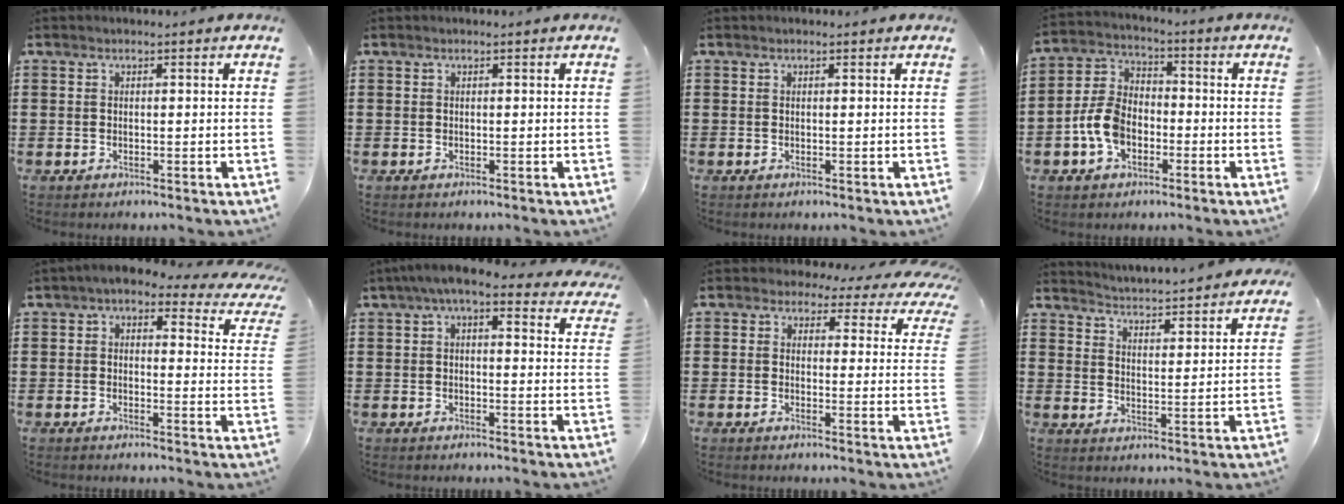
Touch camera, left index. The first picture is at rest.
{"total": 0.0}
{"total": 0.0}
{"total": 7.6, "force": [-2.6, 5.1, 5.1], "torque": [-0.137, 0.006, -0.059]}
{"total": 3.6, "force": [2.7, 1.0, 2.2], "torque": [-0.046, -0.015, 0.041]}
{"total": 6.5, "force": [4.9, 1.1, 4.1], "torque": [-0.092, -0.006, 0.089]}
{"total": 3.0, "force": [2.5, 1.3, 0.9], "torque": [-0.024, -0.013, 0.040]}
{"total": 3.8, "force": [3.7, -0.5, -0.1], "torque": [-0.021, -0.035, 0.059]}